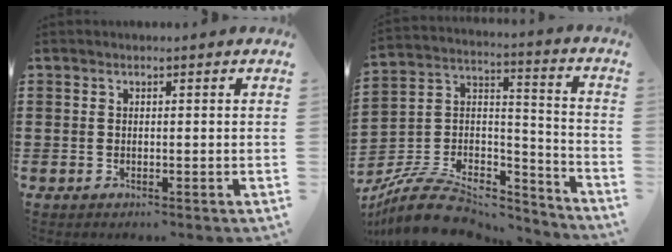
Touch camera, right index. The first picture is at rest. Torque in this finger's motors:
{"motor_torque": [-1.28, 0.86, -0.57, -0.21]}